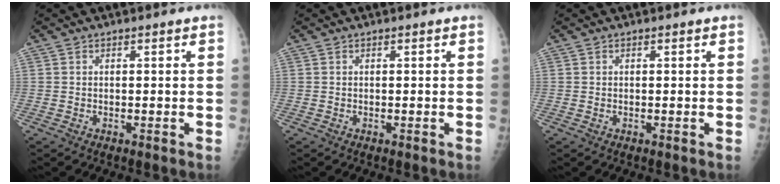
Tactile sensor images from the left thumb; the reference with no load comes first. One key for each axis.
{"total": 0.0}
{"total": 0.0}